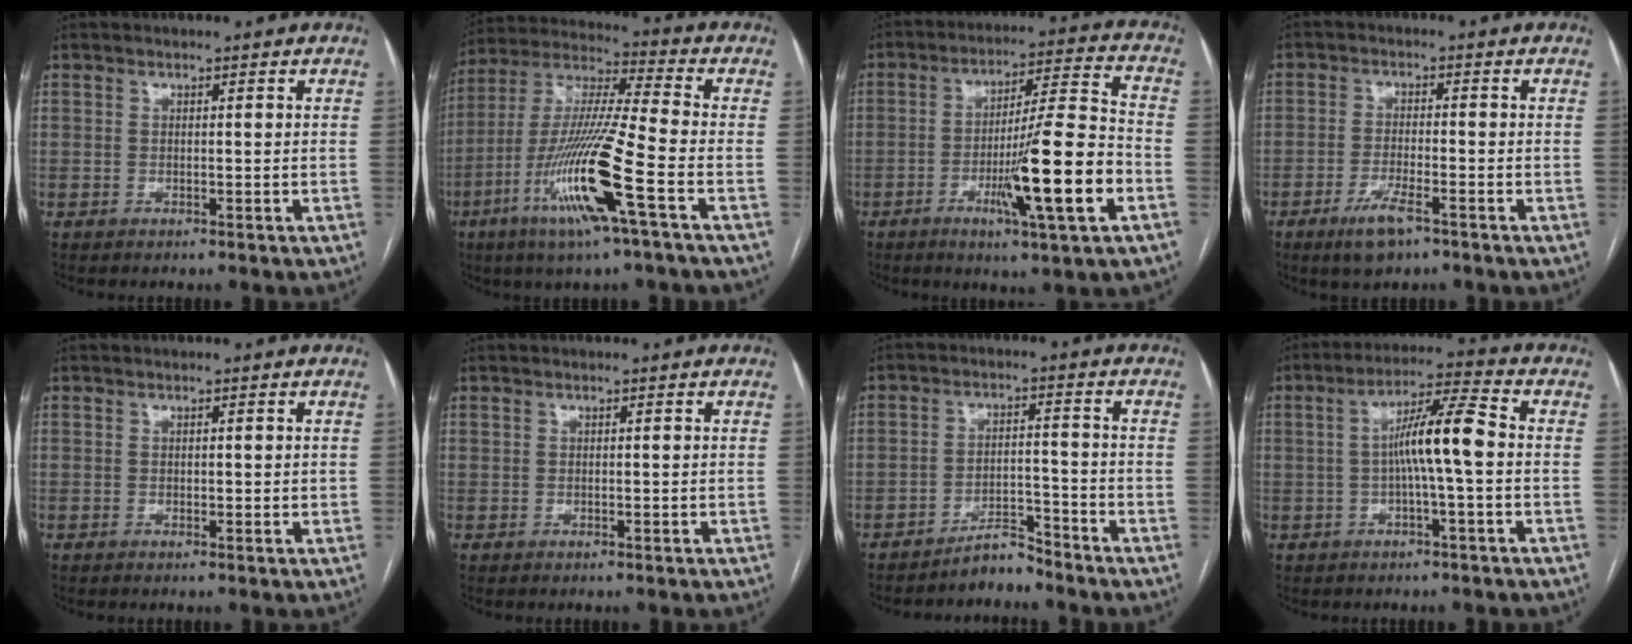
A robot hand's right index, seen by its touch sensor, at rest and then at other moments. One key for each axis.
{"total": 17.0, "fx": -6.9, "fy": -0.1, "fz": 15.6, "tx": -0.321, "ty": -0.019, "tz": -0.133}
{"total": 15.6, "fx": -5.2, "fy": 0.1, "fz": 14.7, "tx": -0.240, "ty": -0.008, "tz": -0.084}
{"total": 5.4, "fx": -3.3, "fy": 1.3, "fz": 4.0, "tx": -0.081, "ty": -0.006, "tz": -0.057}
{"total": 0.7, "fx": 0.1, "fy": 0.4, "fz": 0.6, "tx": -0.005, "ty": 0.000, "tz": 0.002}
{"total": 0.0}
{"total": 4.0, "fx": -3.9, "fy": 0.9, "fz": 0.6, "tx": -0.004, "ty": -0.003, "tz": -0.069}
{"total": 8.4, "fx": -0.4, "fy": 0.1, "fz": 8.4, "tx": -0.150, "ty": 0.020, "tz": -0.010}